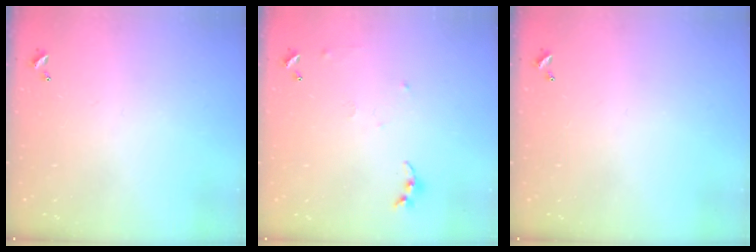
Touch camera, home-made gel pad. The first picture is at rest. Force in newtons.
{"total": 7.4, "press": 7.4, "slide": 0.8}
{"total": 0.0}